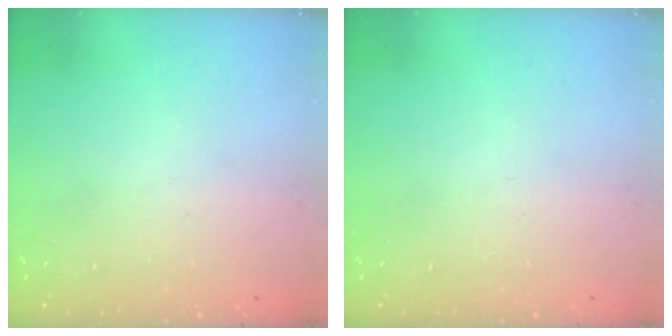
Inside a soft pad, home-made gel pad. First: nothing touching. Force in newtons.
{"total": 0.0}